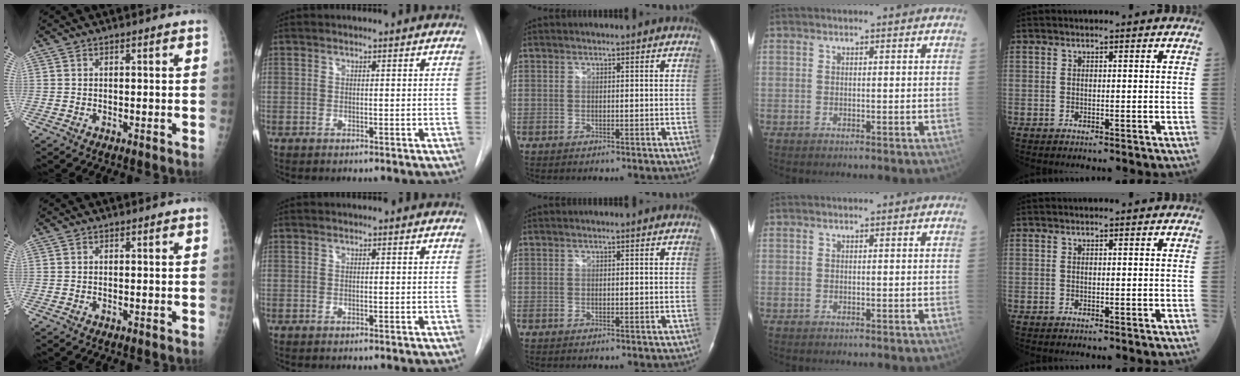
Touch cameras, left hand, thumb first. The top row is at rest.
{}